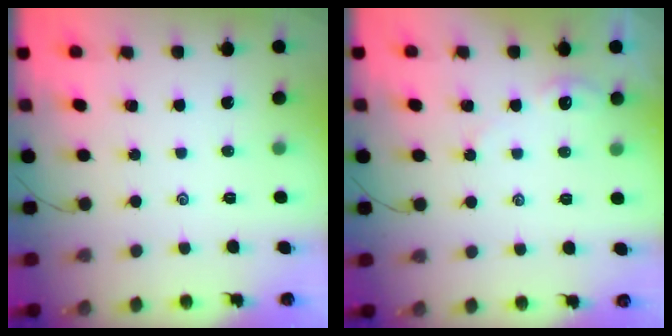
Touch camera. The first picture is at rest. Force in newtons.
{"total": 3.2, "press": 3.2, "slide": 0.4}